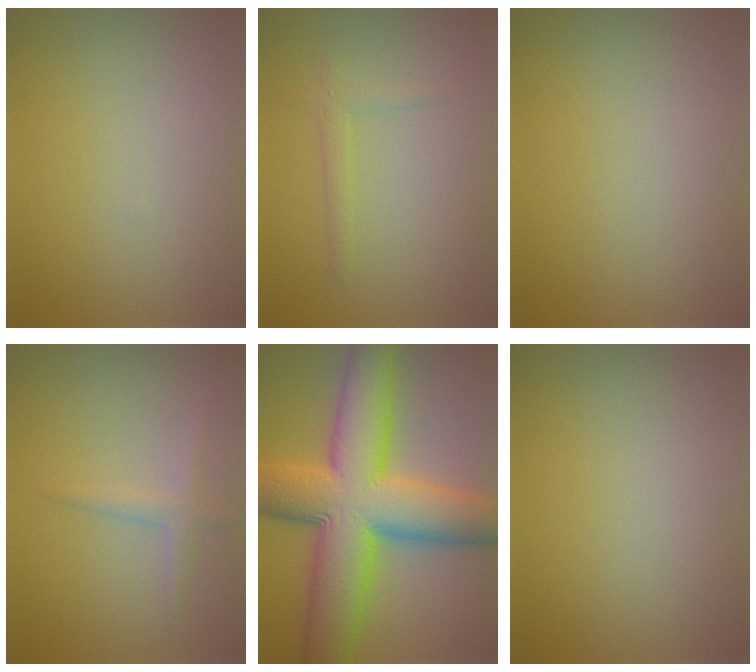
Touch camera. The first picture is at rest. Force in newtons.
{"total": 1.3, "press": 1.3, "slide": 0.1}
{"total": 0.0}
{"total": 1.6, "press": 1.6, "slide": 0.1}
{"total": 14.9, "press": 14.9, "slide": 0.3}
{"total": 0.0}